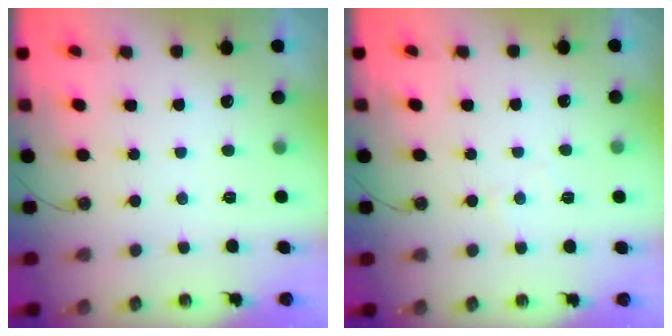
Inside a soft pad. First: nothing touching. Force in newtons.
{"total": 3.8, "press": 3.7, "slide": 0.6}